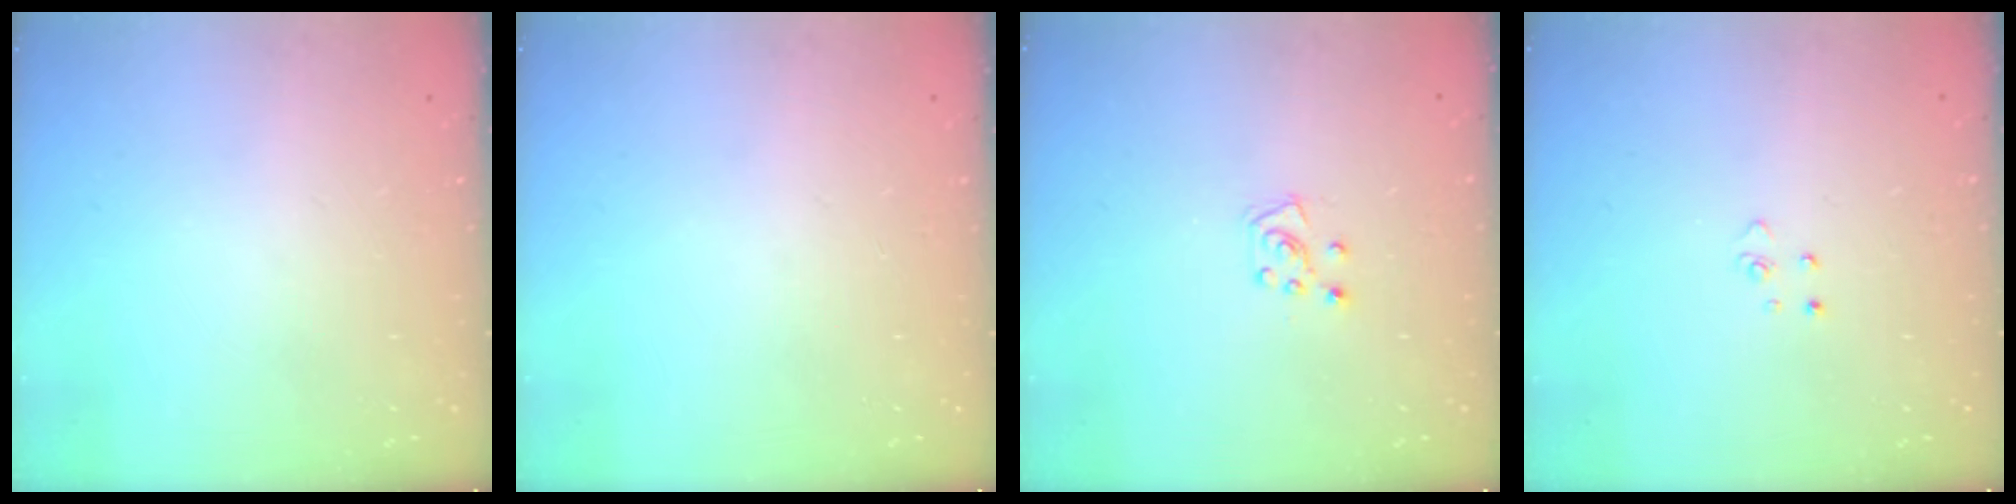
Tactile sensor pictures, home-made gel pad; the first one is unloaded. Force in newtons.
{"total": 0.0}
{"total": 6.2, "press": 6.1, "slide": 0.6}
{"total": 2.8, "press": 2.8, "slide": 0.3}